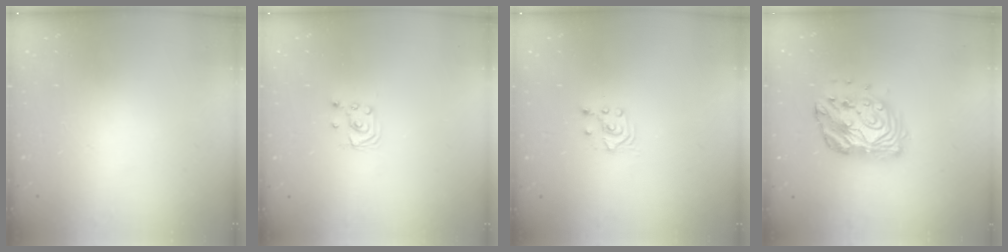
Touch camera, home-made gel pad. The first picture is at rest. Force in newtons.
{"total": 2.4, "press": 2.4, "slide": 0.2}
{"total": 2.5, "press": 2.4, "slide": 0.7}
{"total": 12.7, "press": 12.7, "slide": 0.6}